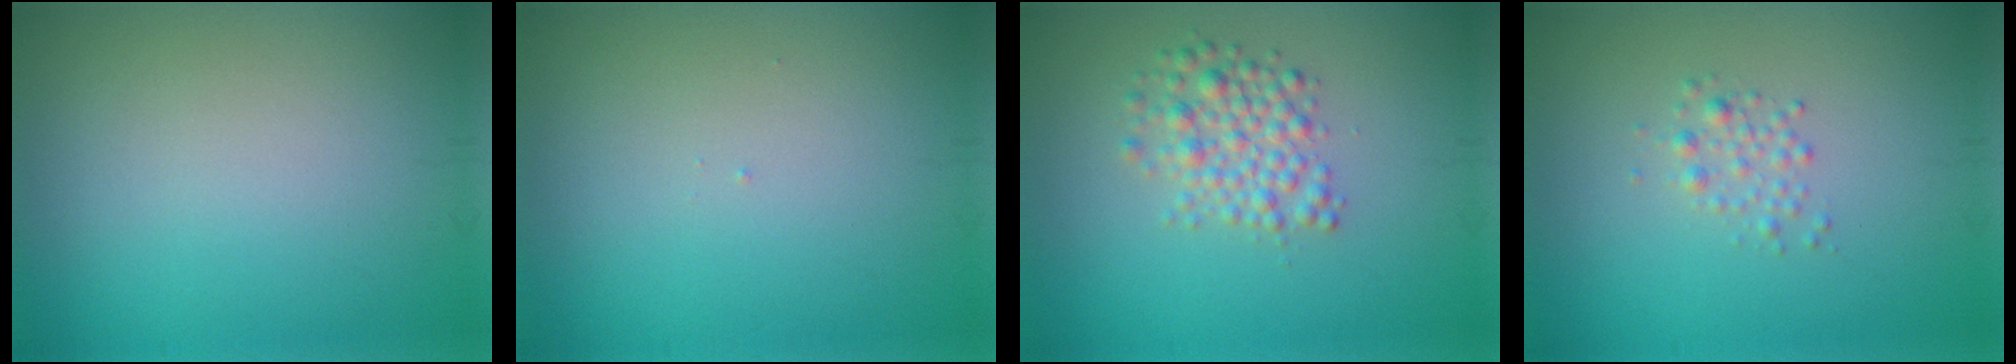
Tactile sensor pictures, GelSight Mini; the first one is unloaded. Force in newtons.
{"total": 0.0}
{"total": 3.2, "press": 3.2, "slide": 0.1}
{"total": 1.3, "press": 1.3, "slide": 0.0}